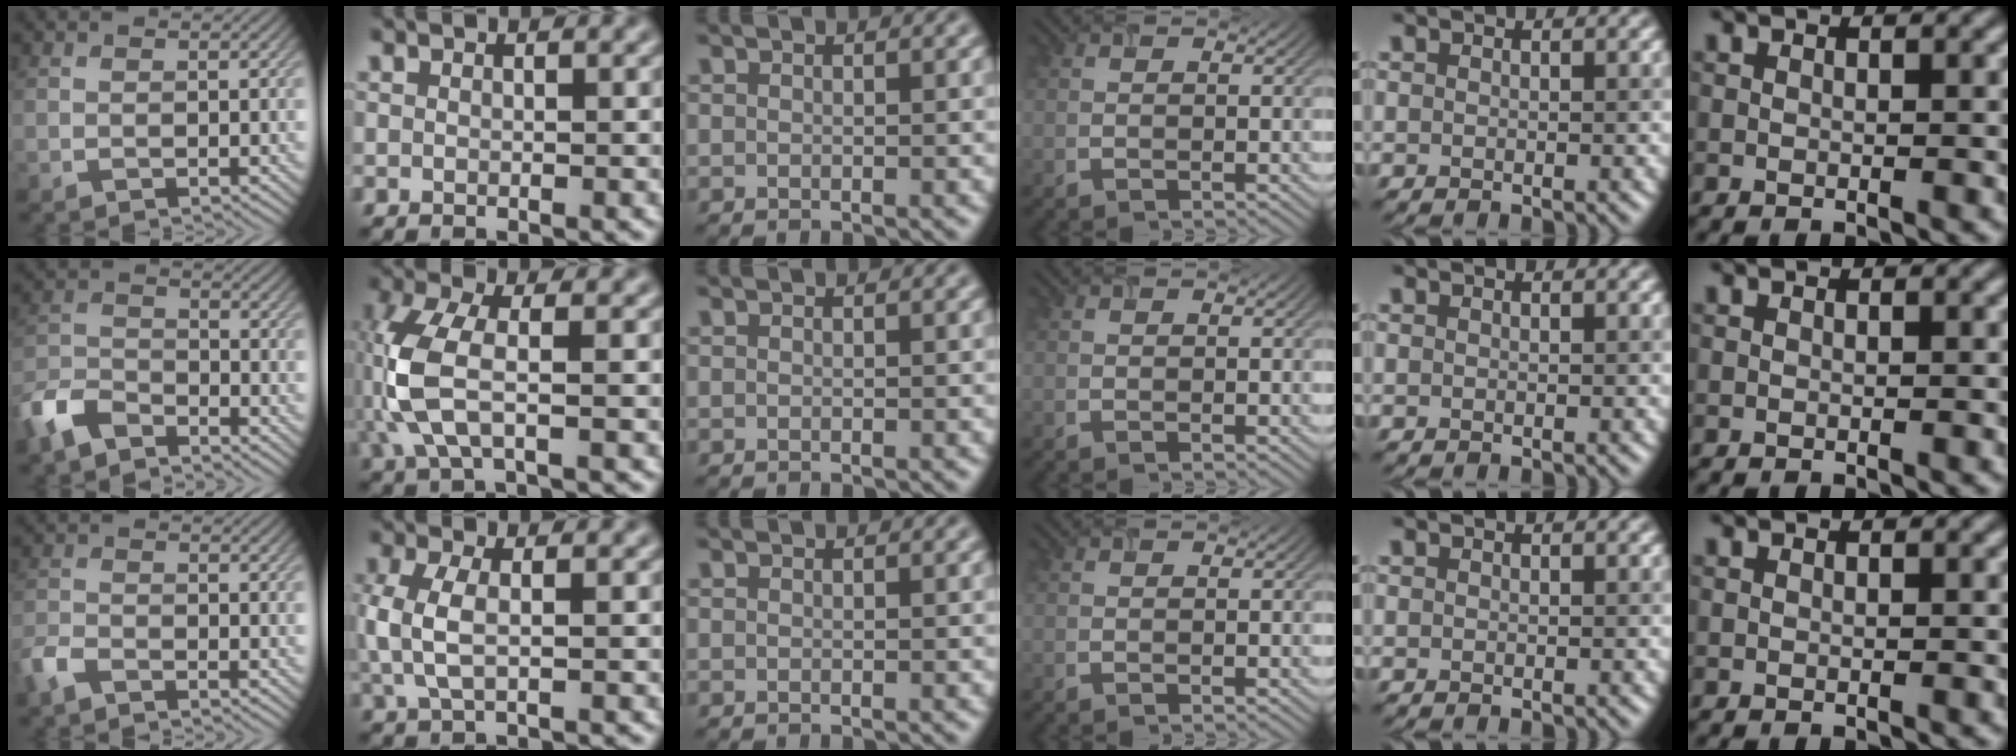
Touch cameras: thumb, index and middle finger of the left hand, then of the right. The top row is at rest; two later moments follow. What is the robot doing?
{"motion": "insert", "object": "airpods case & airpods"}